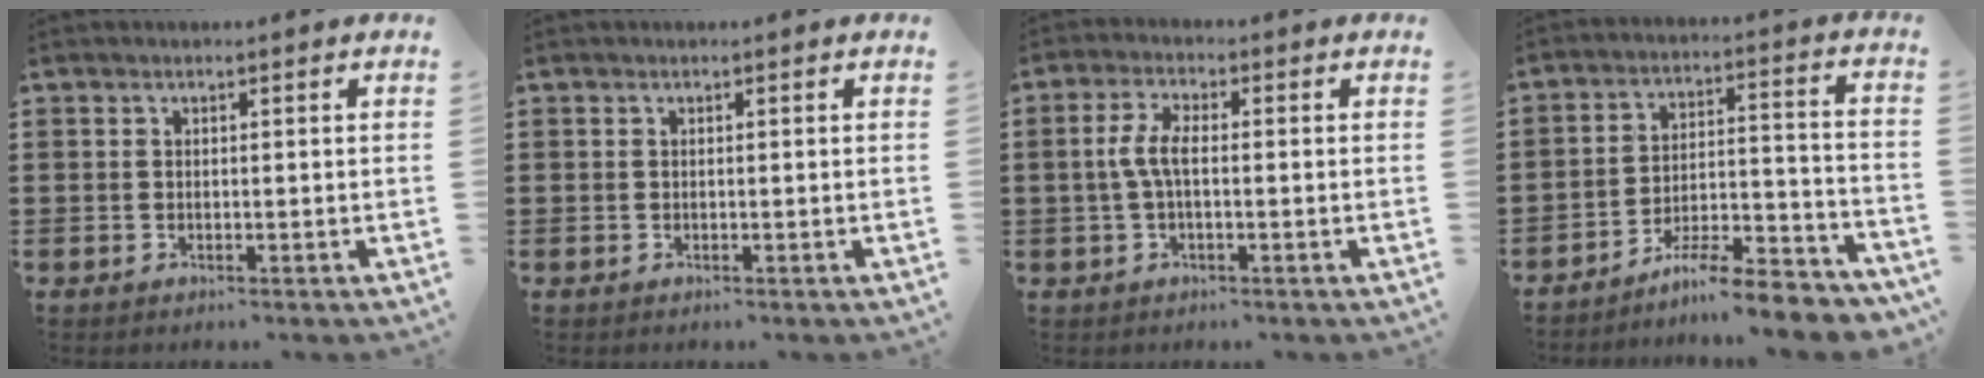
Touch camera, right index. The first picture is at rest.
{"total": 0.0}
{"total": 4.6, "force": [-0.4, 1.7, 4.3], "torque": [-0.100, -0.002, -0.015]}
{"total": 8.3, "force": [-7.5, 0.4, 3.4], "torque": [-0.049, 0.011, -0.145]}